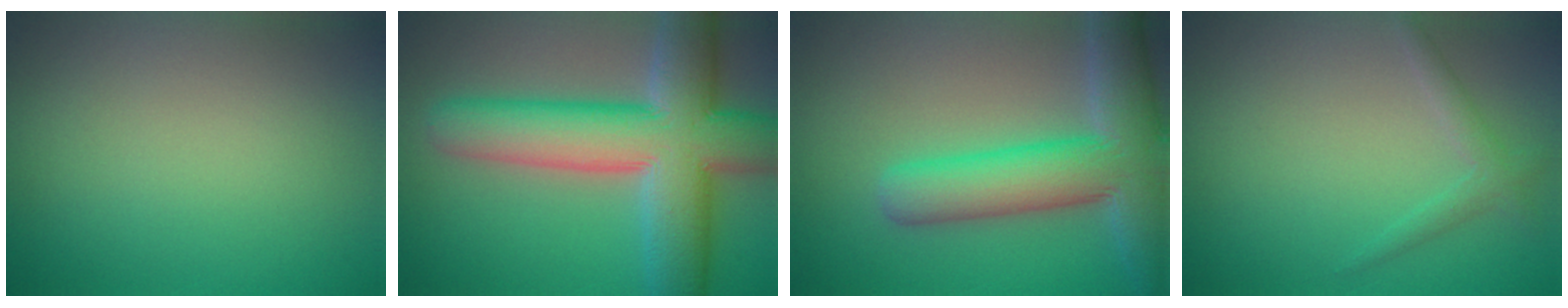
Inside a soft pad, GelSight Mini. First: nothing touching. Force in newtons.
{"total": 12.0, "press": 12.0, "slide": 0.6}
{"total": 9.6, "press": 9.6, "slide": 0.8}
{"total": 1.5, "press": 1.5, "slide": 0.1}